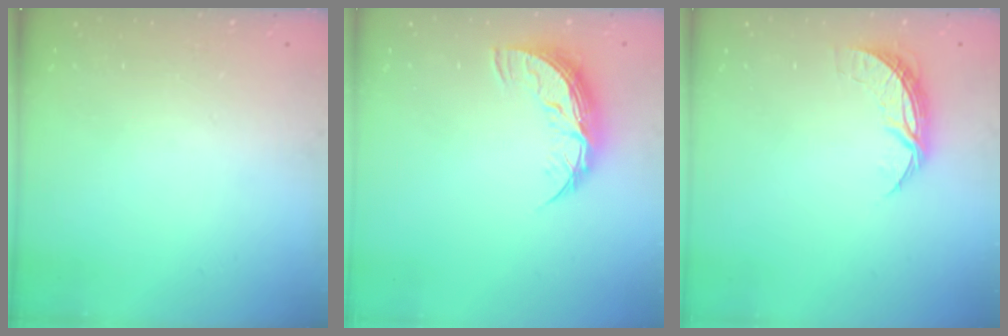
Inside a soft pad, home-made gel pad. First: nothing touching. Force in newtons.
{"total": 9.1, "press": 9.1, "slide": 0.4}
{"total": 6.8, "press": 6.8, "slide": 0.5}